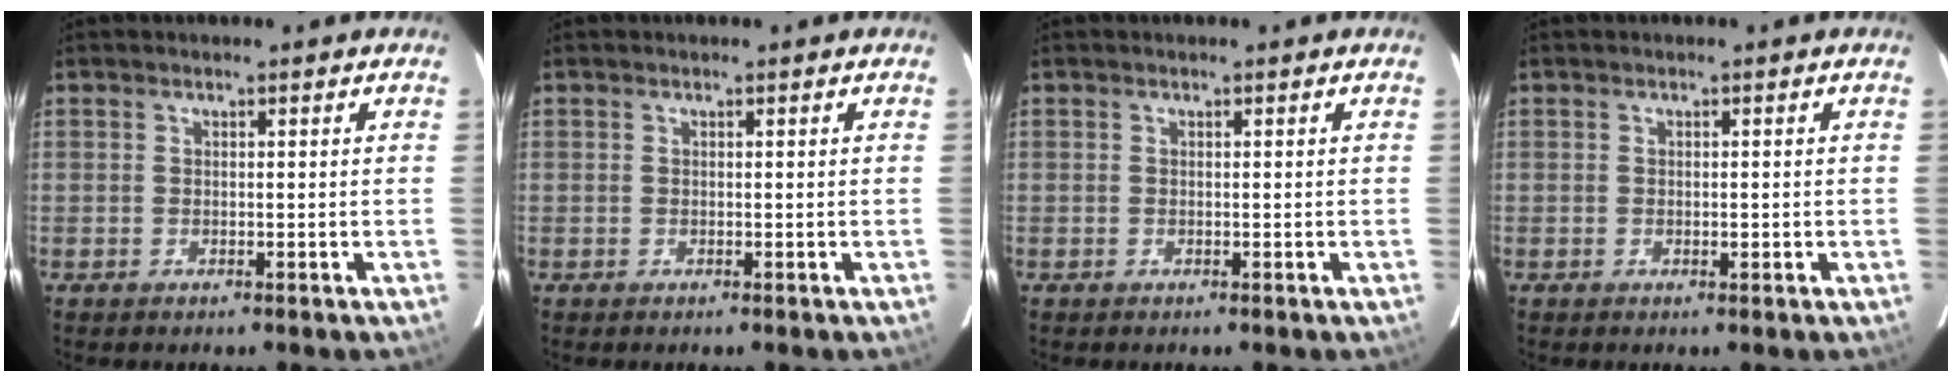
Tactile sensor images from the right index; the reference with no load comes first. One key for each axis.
{"total": 0.0}
{"total": 0.0}
{"total": 1.1, "fx": -0.3, "fy": 0.4, "fz": 1.0, "tx": -0.018, "ty": -0.001, "tz": -0.003}